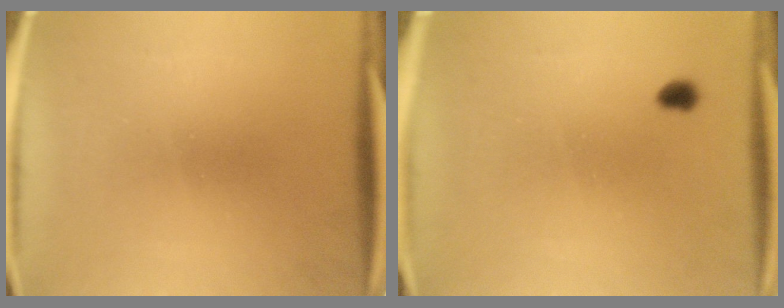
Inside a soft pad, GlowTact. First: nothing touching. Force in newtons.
{"total": 1.3}